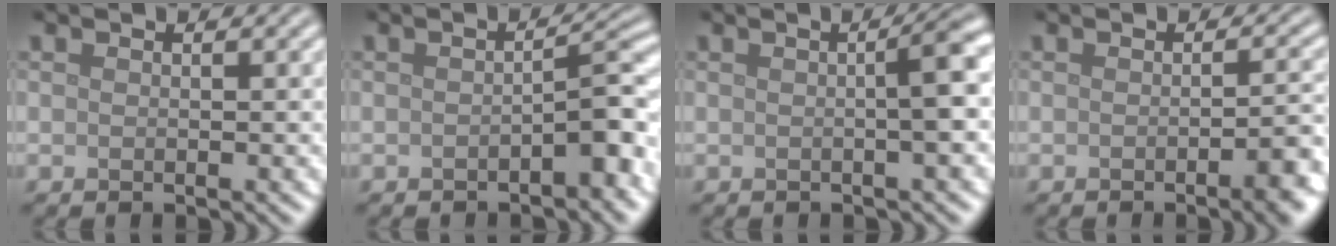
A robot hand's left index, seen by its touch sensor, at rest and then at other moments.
{"total": 3.3, "force": [-1.4, 0.9, 2.8], "torque": [-0.038, 0.012, -0.022]}
{"total": 3.5, "force": [0.1, 0.7, 3.4], "torque": [-0.040, 0.010, -0.003]}
{"total": 3.9, "force": [-1.7, 1.0, 3.4], "torque": [-0.038, -0.001, -0.025]}